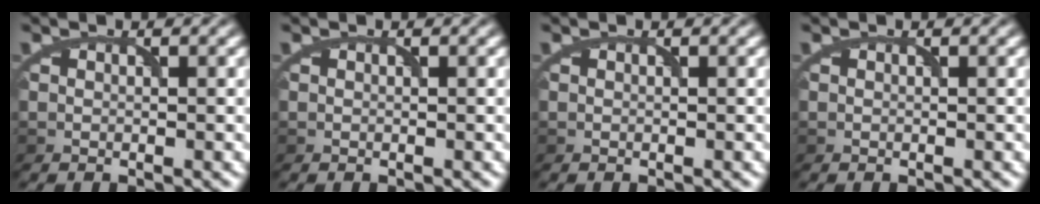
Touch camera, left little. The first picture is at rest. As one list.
[{"total": 0.0}, {"total": 0.0}, {"total": 0.0}]